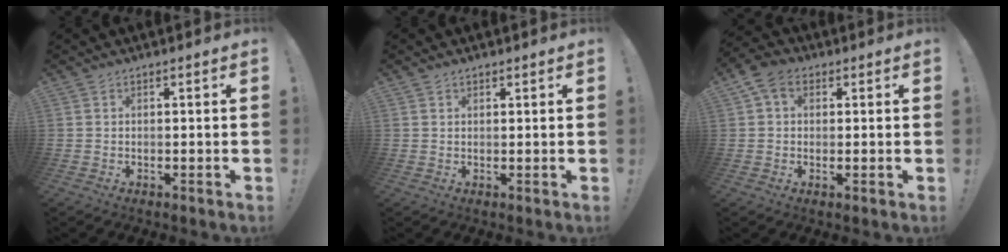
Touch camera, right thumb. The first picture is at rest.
{"total": 0.9, "force": [0.8, 0.4, -0.1], "torque": [0.009, -0.005, 0.014]}
{"total": 6.0, "force": [2.1, 4.5, 3.4], "torque": [-0.065, 0.005, 0.046]}